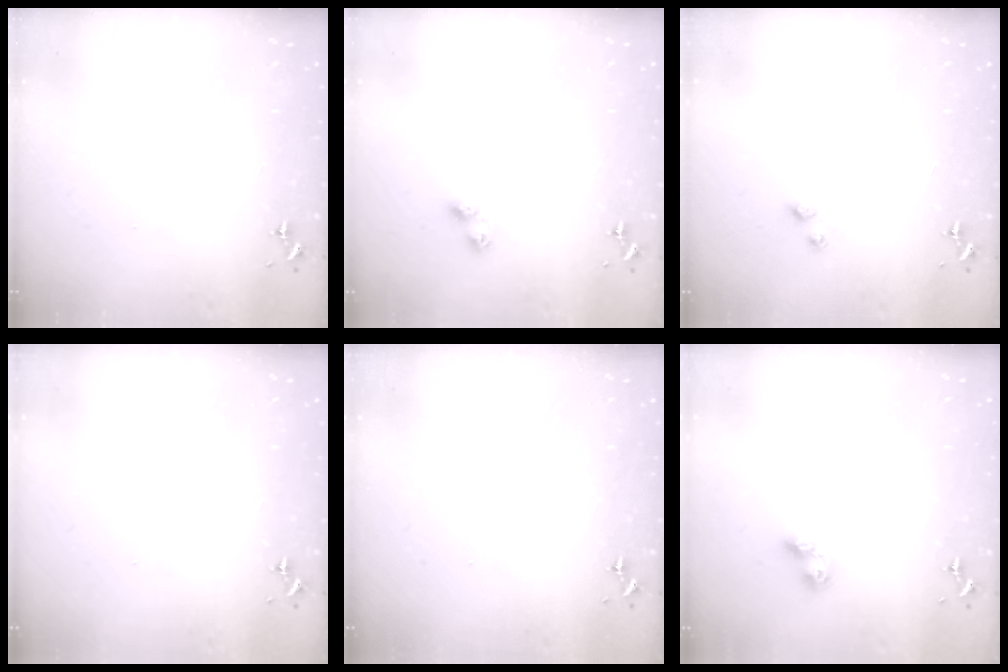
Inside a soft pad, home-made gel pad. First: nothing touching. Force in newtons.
{"total": 4.6, "press": 4.6, "slide": 0.2}
{"total": 3.4, "press": 3.4, "slide": 0.2}
{"total": 0.0}
{"total": 0.0}
{"total": 5.4, "press": 5.4, "slide": 0.5}